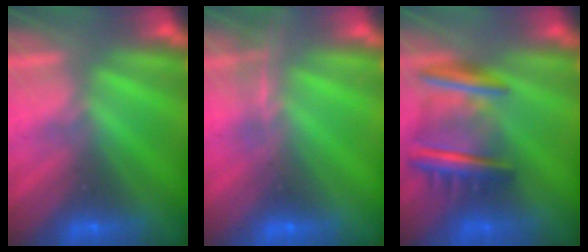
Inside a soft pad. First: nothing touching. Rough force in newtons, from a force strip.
{"total": 1.8}
{"total": 8.8}